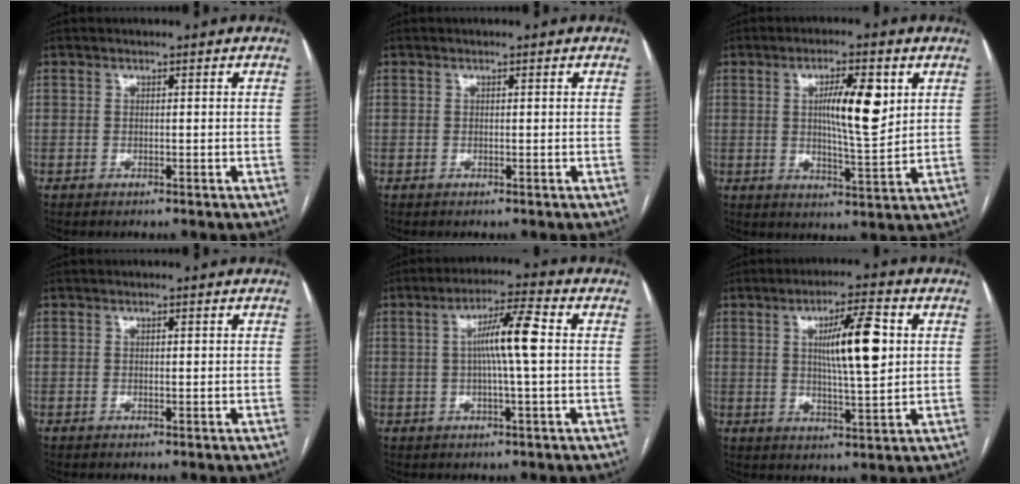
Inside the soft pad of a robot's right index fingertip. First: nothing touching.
{"total": 0.0}
{"total": 9.0, "force": [2.5, 1.6, 8.5], "torque": [-0.141, 0.001, 0.042]}
{"total": 0.5, "force": [0.2, 0.1, 0.5], "torque": [-0.010, 0.000, 0.003]}
{"total": 7.9, "force": [0.7, 0.0, 7.9], "torque": [-0.141, 0.011, 0.008]}
{"total": 10.3, "force": [2.2, 1.4, 9.9], "torque": [-0.165, 0.004, 0.038]}